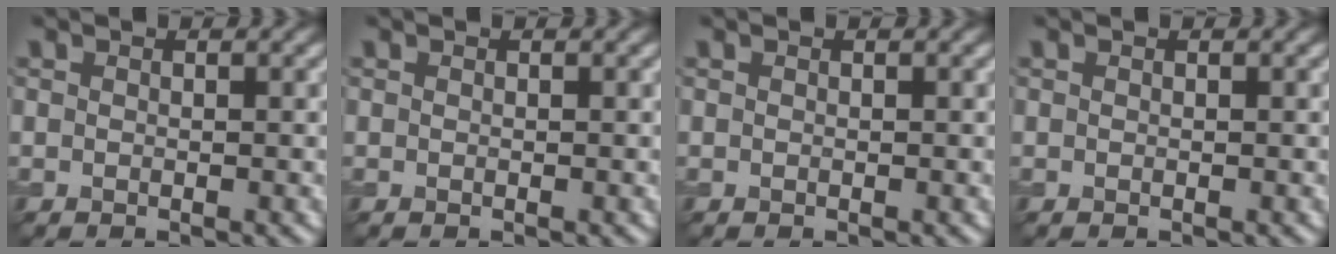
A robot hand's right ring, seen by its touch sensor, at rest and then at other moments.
{"total": 0.0}
{"total": 0.0}
{"total": 0.0}